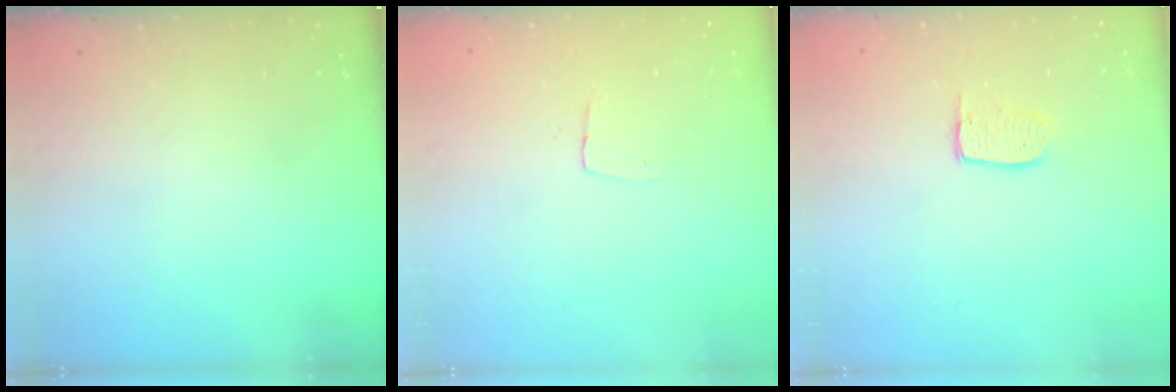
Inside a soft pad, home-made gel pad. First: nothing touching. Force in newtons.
{"total": 3.4, "press": 3.4, "slide": 0.2}
{"total": 6.3, "press": 6.3, "slide": 0.5}